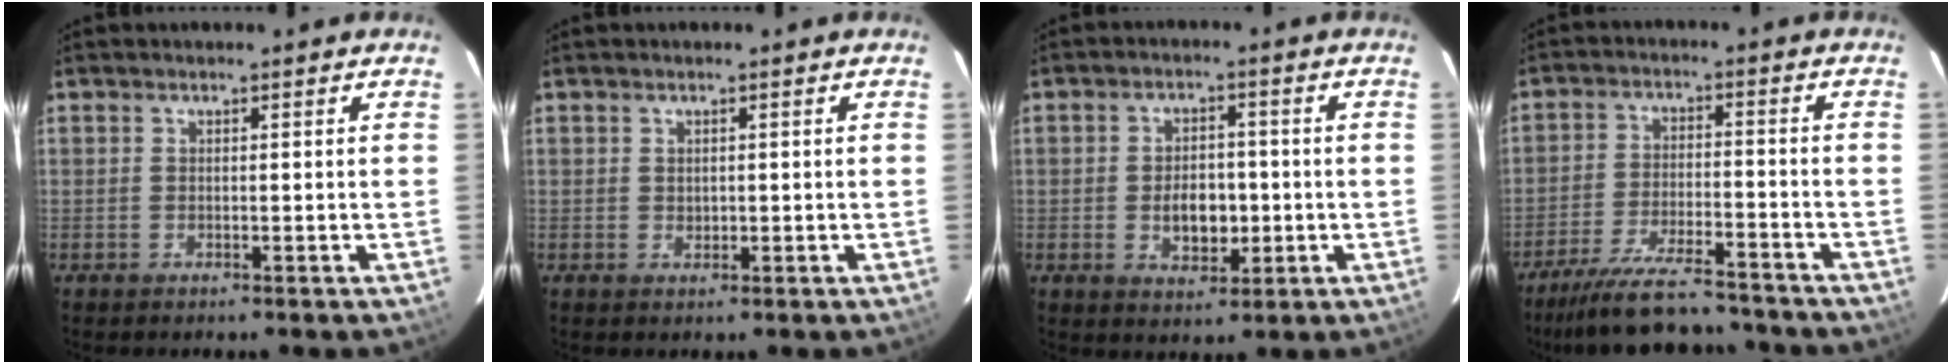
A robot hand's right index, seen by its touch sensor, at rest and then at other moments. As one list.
[{"total": 1.0, "force": [0.2, 0.8, 0.5], "torque": [-0.007, 0.003, 0.006]}, {"total": 6.6, "force": [-1.1, 4.2, 5.0], "torque": [-0.090, 0.004, -0.011]}, {"total": 16.6, "force": [-14.9, 3.0, 6.6], "torque": [-0.144, -0.017, -0.232]}]